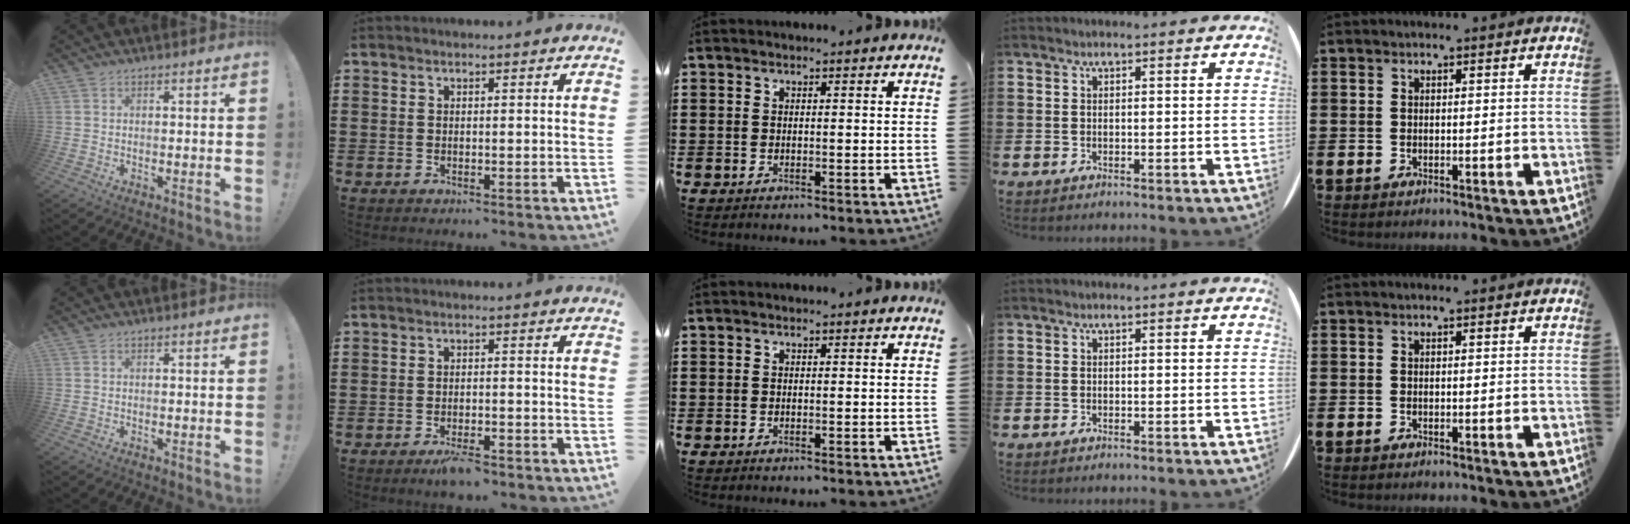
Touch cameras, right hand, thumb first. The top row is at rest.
{"index": {"total": 2.5, "force": [-1.9, 0.6, 1.4], "torque": [-0.024, 0.006, -0.036]}}